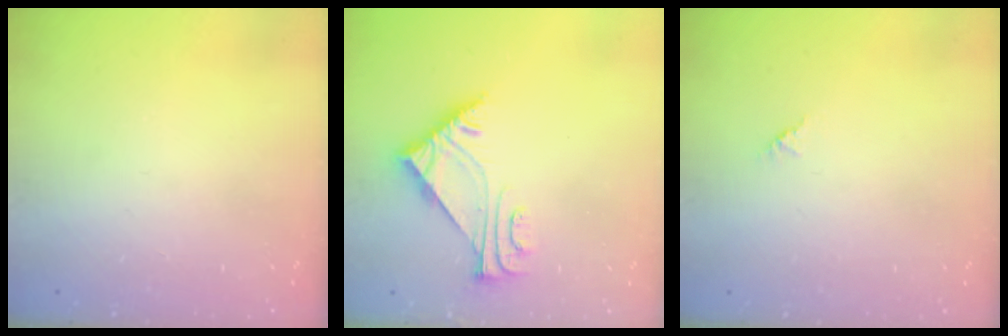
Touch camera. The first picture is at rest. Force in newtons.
{"total": 5.5, "press": 5.5, "slide": 0.9}
{"total": 1.2, "press": 1.2, "slide": 0.3}